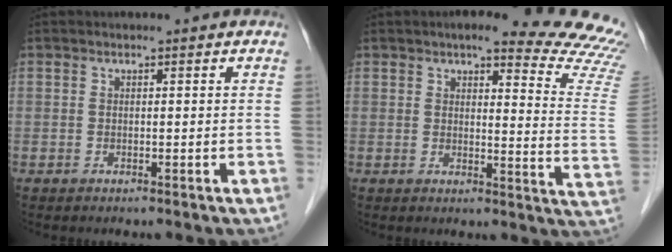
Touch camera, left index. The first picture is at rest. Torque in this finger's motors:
{"motor_torque": [0.10, -0.16, 0.13, 0.01]}